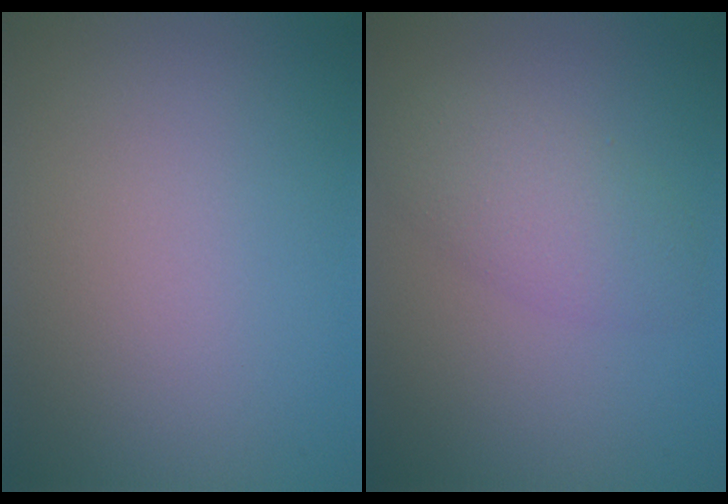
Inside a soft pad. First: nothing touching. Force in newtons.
{"total": 3.5, "press": 3.5, "slide": 0.1}